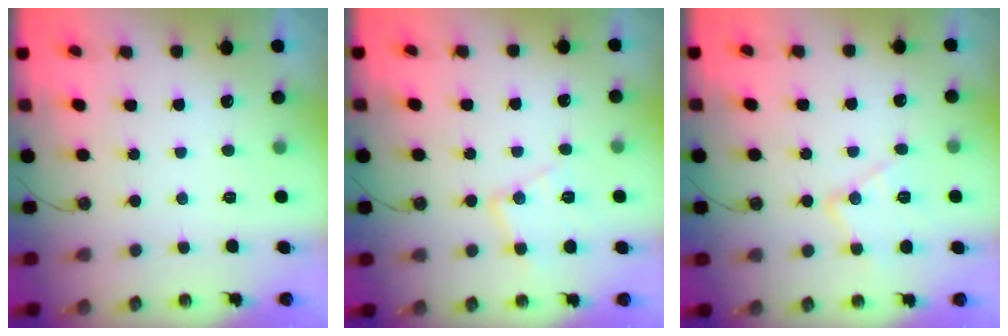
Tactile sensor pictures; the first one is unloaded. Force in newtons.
{"total": 10.0, "press": 10.0, "slide": 0.7}
{"total": 11.7, "press": 11.7, "slide": 0.7}